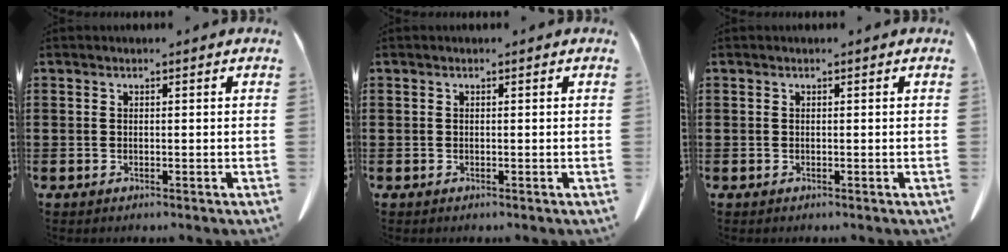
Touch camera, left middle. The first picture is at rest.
{"total": 0.0}
{"total": 0.0}